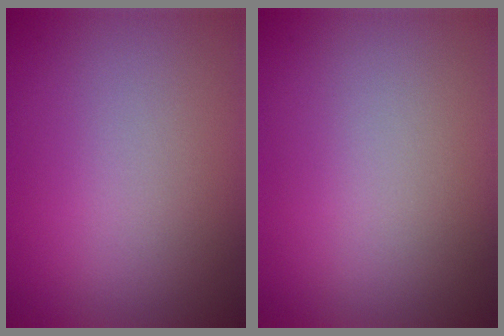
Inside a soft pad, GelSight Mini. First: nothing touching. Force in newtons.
{"total": 0.0}